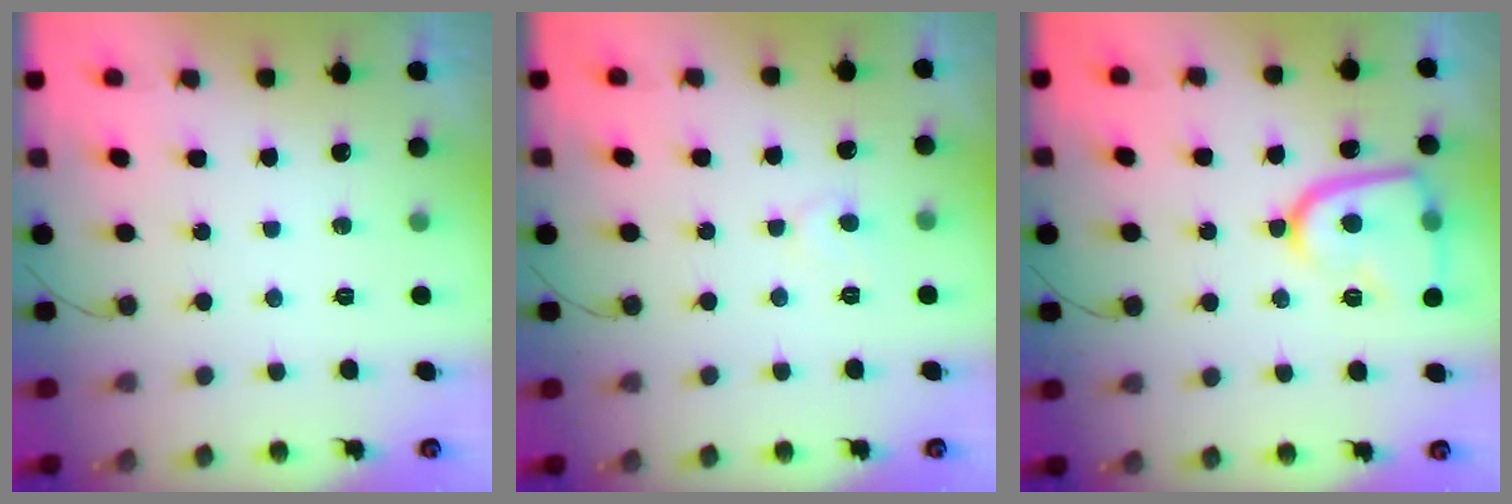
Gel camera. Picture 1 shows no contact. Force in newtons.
{"total": 4.4, "press": 4.4, "slide": 0.4}
{"total": 14.5, "press": 14.4, "slide": 1.3}